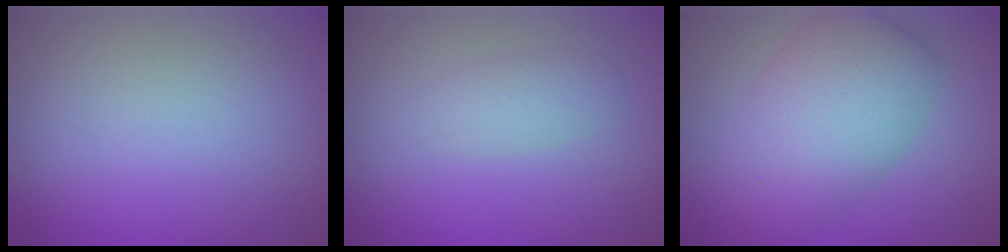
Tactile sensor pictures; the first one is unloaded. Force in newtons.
{"total": 1.7, "press": 1.7, "slide": 0.2}
{"total": 7.7, "press": 7.7, "slide": 0.4}